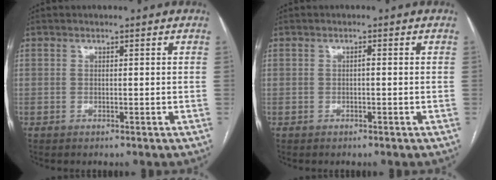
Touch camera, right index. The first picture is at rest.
{"total": 0.5, "force": [-0.1, 0.1, 0.5], "torque": [-0.009, 0.002, -0.002]}